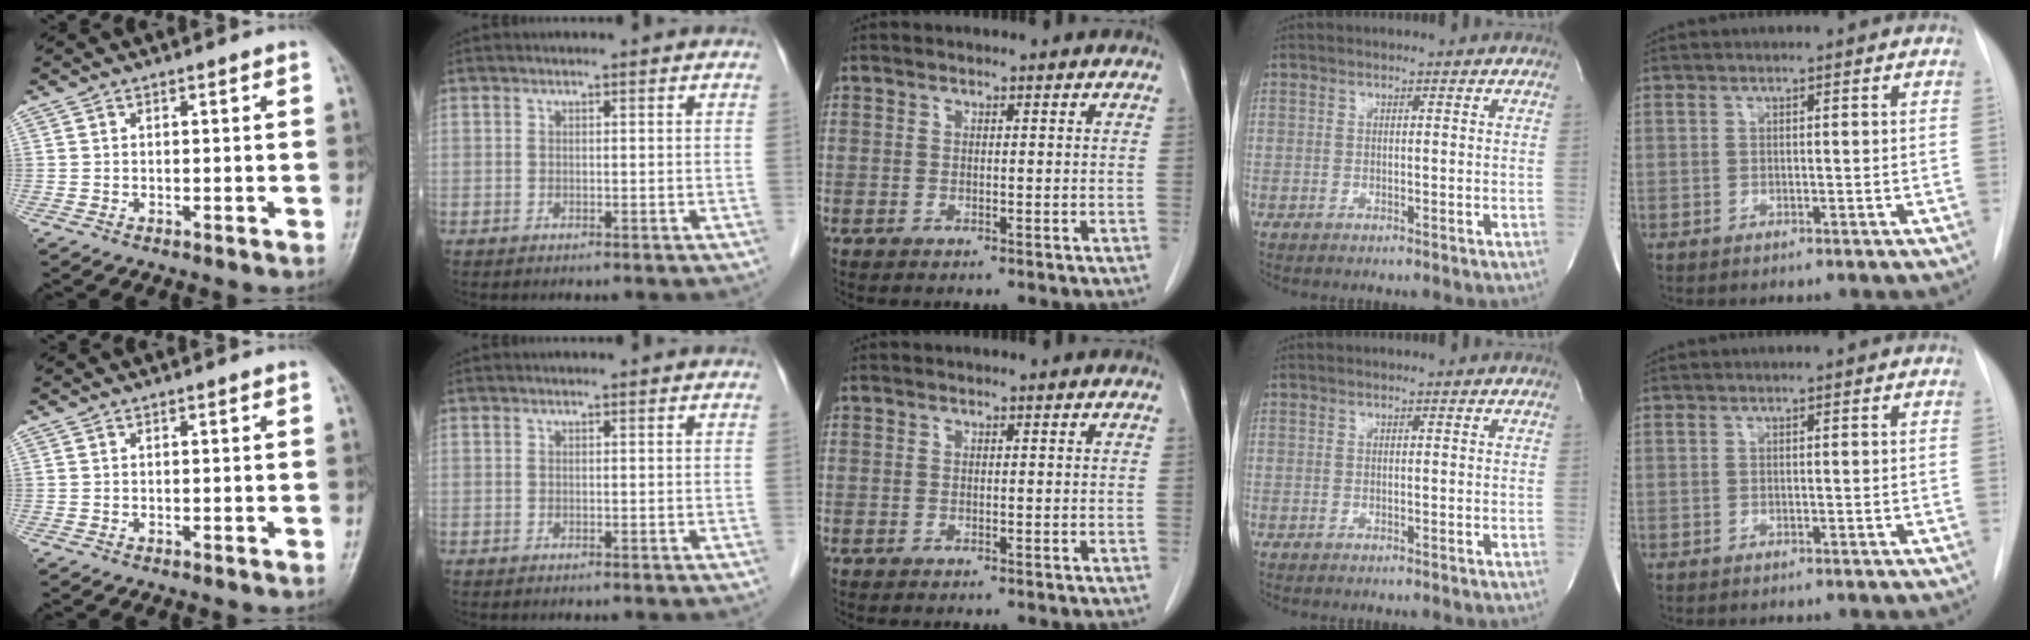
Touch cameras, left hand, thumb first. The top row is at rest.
{}